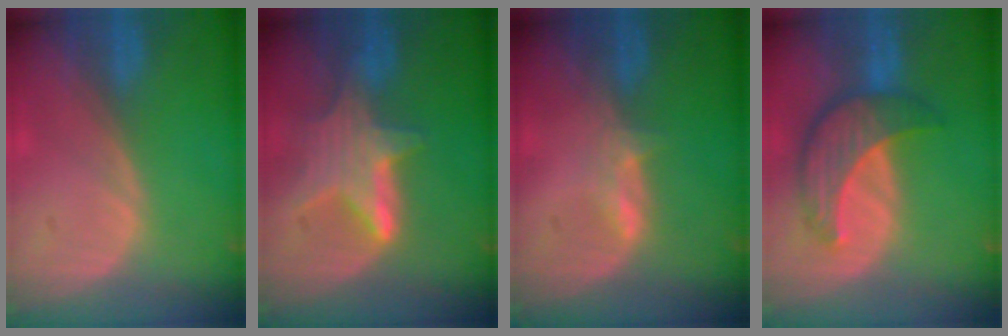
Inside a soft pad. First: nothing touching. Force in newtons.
{"total": 6.8, "press": 6.6, "slide": 1.5}
{"total": 2.1, "press": 2.0, "slide": 0.4}
{"total": 8.1, "press": 7.5, "slide": 3.1}